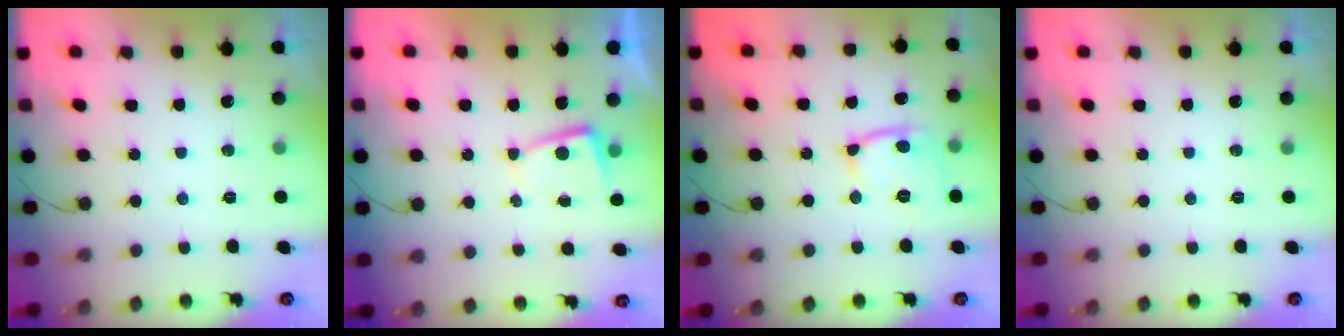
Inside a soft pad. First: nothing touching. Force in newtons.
{"total": 2.8, "press": 2.8, "slide": 0.5}
{"total": 11.6, "press": 11.5, "slide": 1.3}
{"total": 0.0}